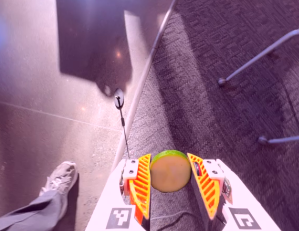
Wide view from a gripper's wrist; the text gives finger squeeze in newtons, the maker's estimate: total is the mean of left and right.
{"total": 11.4, "left": 11.8, "right": 11.0}